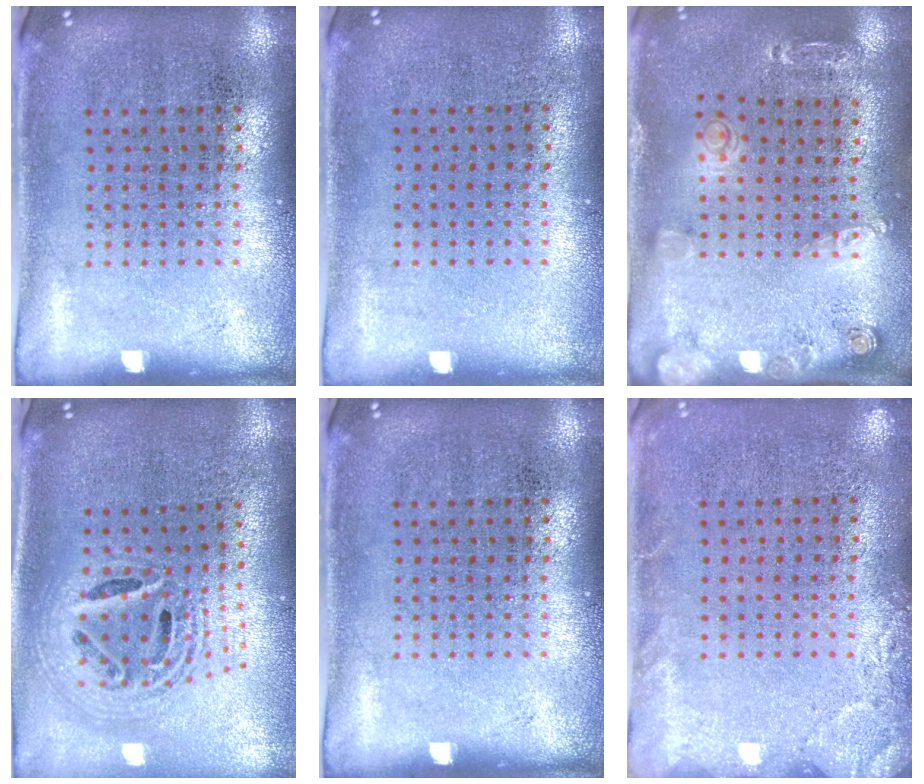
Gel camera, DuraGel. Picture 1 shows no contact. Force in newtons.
{"total": 0.0}
{"total": 1.4, "press": 1.4, "slide": 0.4}
{"total": 2.3, "press": 1.8, "slide": 1.6}
{"total": 0.0}
{"total": 2.0, "press": 2.0, "slide": 0.3}